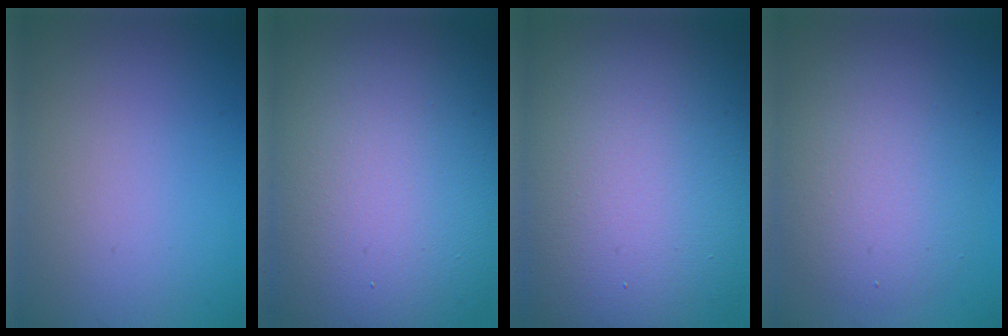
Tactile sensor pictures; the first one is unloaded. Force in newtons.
{"total": 19.3, "press": 19.3, "slide": 0.6}
{"total": 20.7, "press": 20.7, "slide": 0.9}
{"total": 5.9, "press": 5.8, "slide": 0.5}